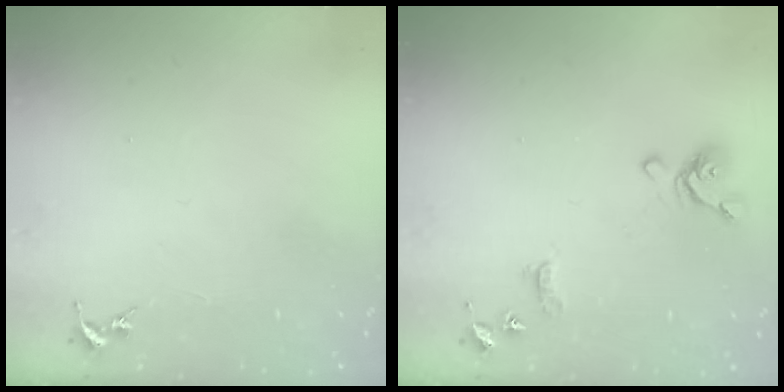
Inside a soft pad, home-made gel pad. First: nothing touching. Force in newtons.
{"total": 11.3, "press": 11.2, "slide": 1.3}